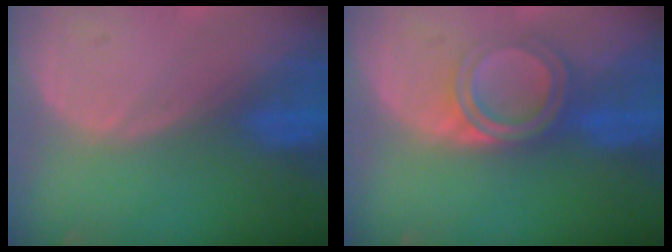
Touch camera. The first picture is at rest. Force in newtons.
{"total": 6.0, "press": 5.2, "slide": 3.0}